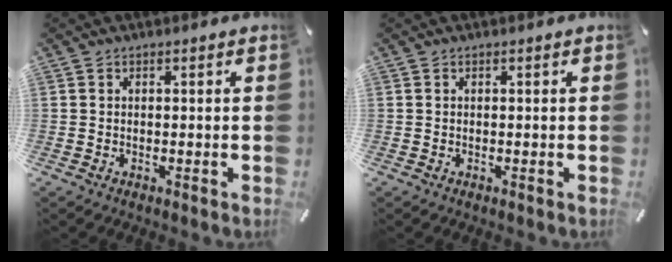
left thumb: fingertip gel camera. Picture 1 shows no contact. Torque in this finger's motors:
{"motor_torque": [-0.02, 0.00, -0.01, 0.01, 0.00]}